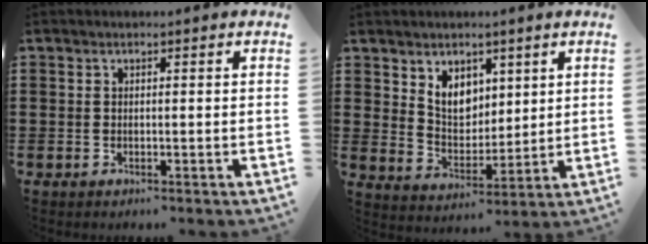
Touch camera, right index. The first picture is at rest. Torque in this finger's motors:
{"motor_torque": [0.52, 0.52, 0.52, 0.03]}